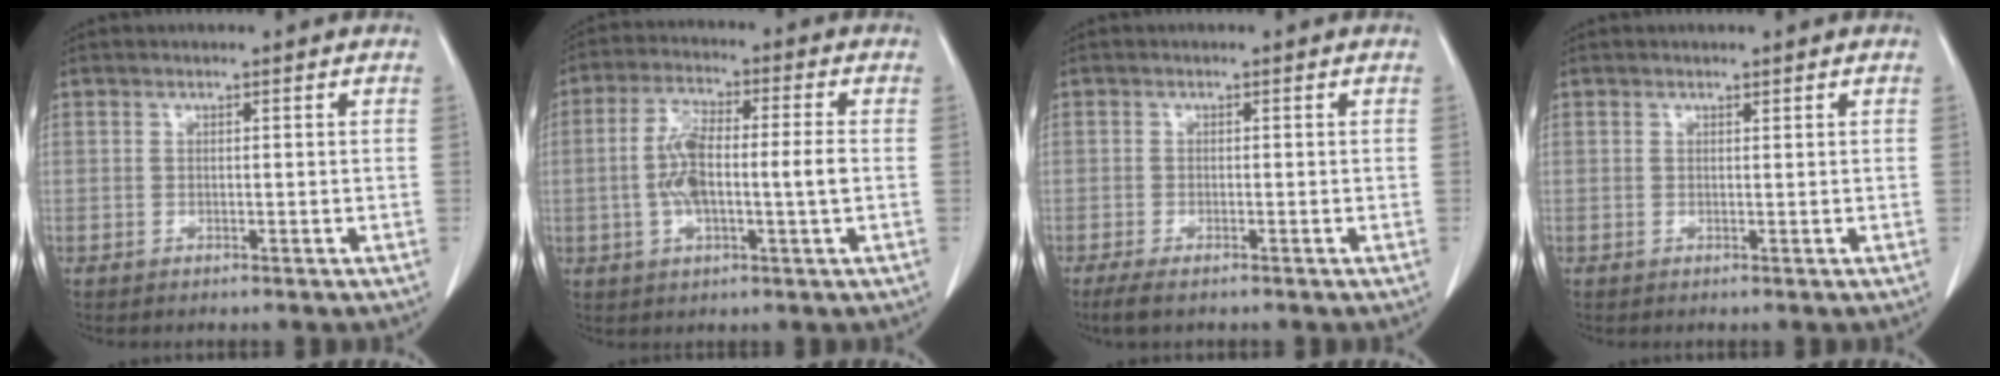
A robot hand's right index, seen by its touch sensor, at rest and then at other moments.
{"total": 9.6, "force": [-0.6, 1.8, 9.4], "torque": [-0.185, 0.014, -0.014]}
{"total": 3.0, "force": [-2.2, 0.8, 1.9], "torque": [-0.037, -0.009, -0.034]}
{"total": 0.0}